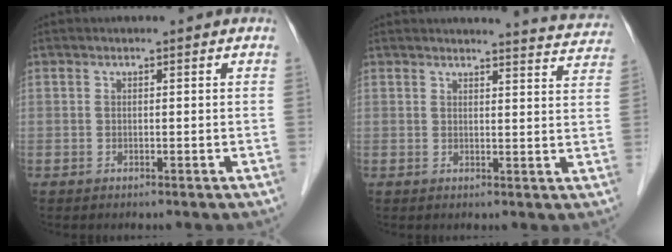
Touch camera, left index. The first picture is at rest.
{"total": 8.6, "force": [8.6, 0.2, 0.9], "torque": [-0.003, -0.032, 0.076]}